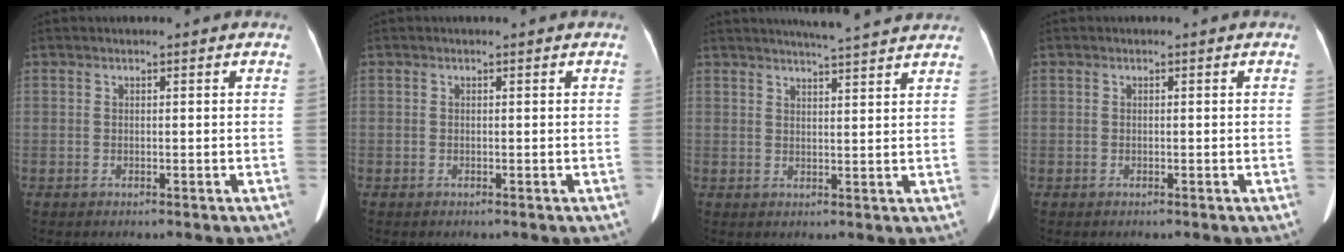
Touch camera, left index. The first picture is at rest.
{"total": 0.0}
{"total": 9.5, "force": [8.8, -0.2, 3.6], "torque": [-0.058, 0.015, 0.107]}
{"total": 0.0}